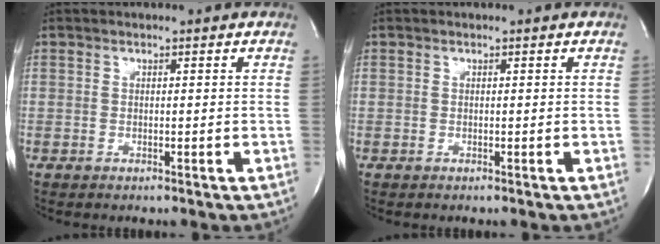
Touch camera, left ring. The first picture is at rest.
{"total": 0.0}